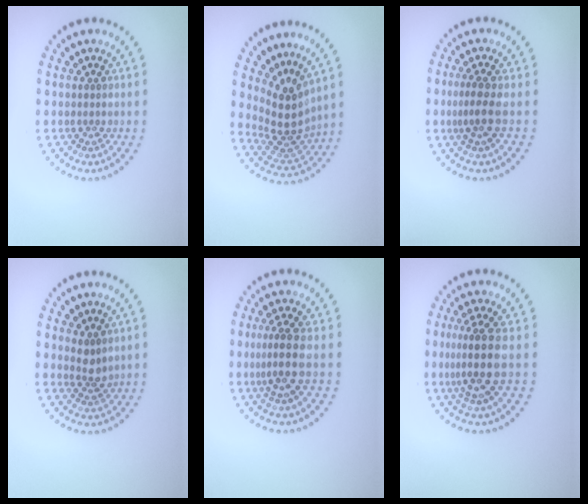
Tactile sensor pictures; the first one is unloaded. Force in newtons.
{"total": 4.1, "press": 2.9, "slide": 3.0}
{"total": 2.3, "press": 1.5, "slide": 1.7}
{"total": 1.7, "press": 1.4, "slide": 1.0}
{"total": 3.0, "press": 2.0, "slide": 2.2}
{"total": 4.0, "press": 3.0, "slide": 2.6}